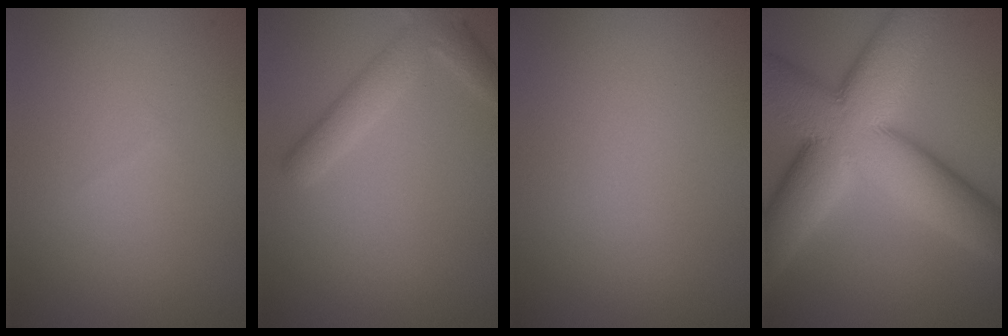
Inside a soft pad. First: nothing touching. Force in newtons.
{"total": 3.1, "press": 3.1, "slide": 0.3}
{"total": 0.0}
{"total": 15.0, "press": 15.0, "slide": 1.2}